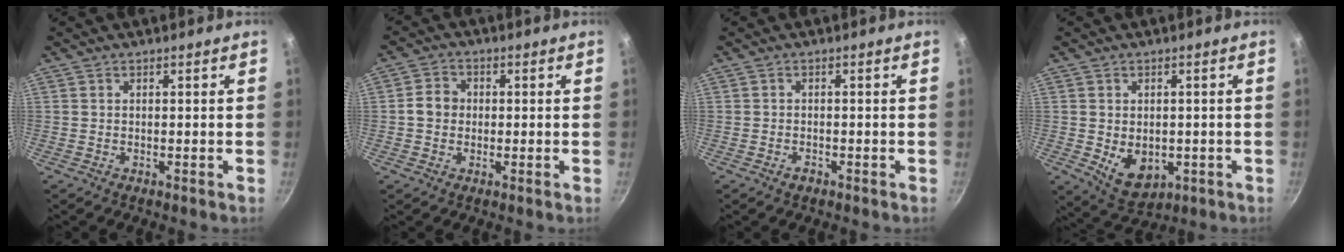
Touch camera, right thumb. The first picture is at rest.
{"total": 4.5, "force": [-0.1, 3.9, 2.1], "torque": [-0.019, 0.010, -0.012]}
{"total": 1.5, "force": [-0.9, 0.9, 0.7], "torque": [-0.012, 0.007, -0.016]}
{"total": 7.6, "force": [-1.1, 5.5, 5.2], "torque": [-0.061, -0.010, 0.001]}